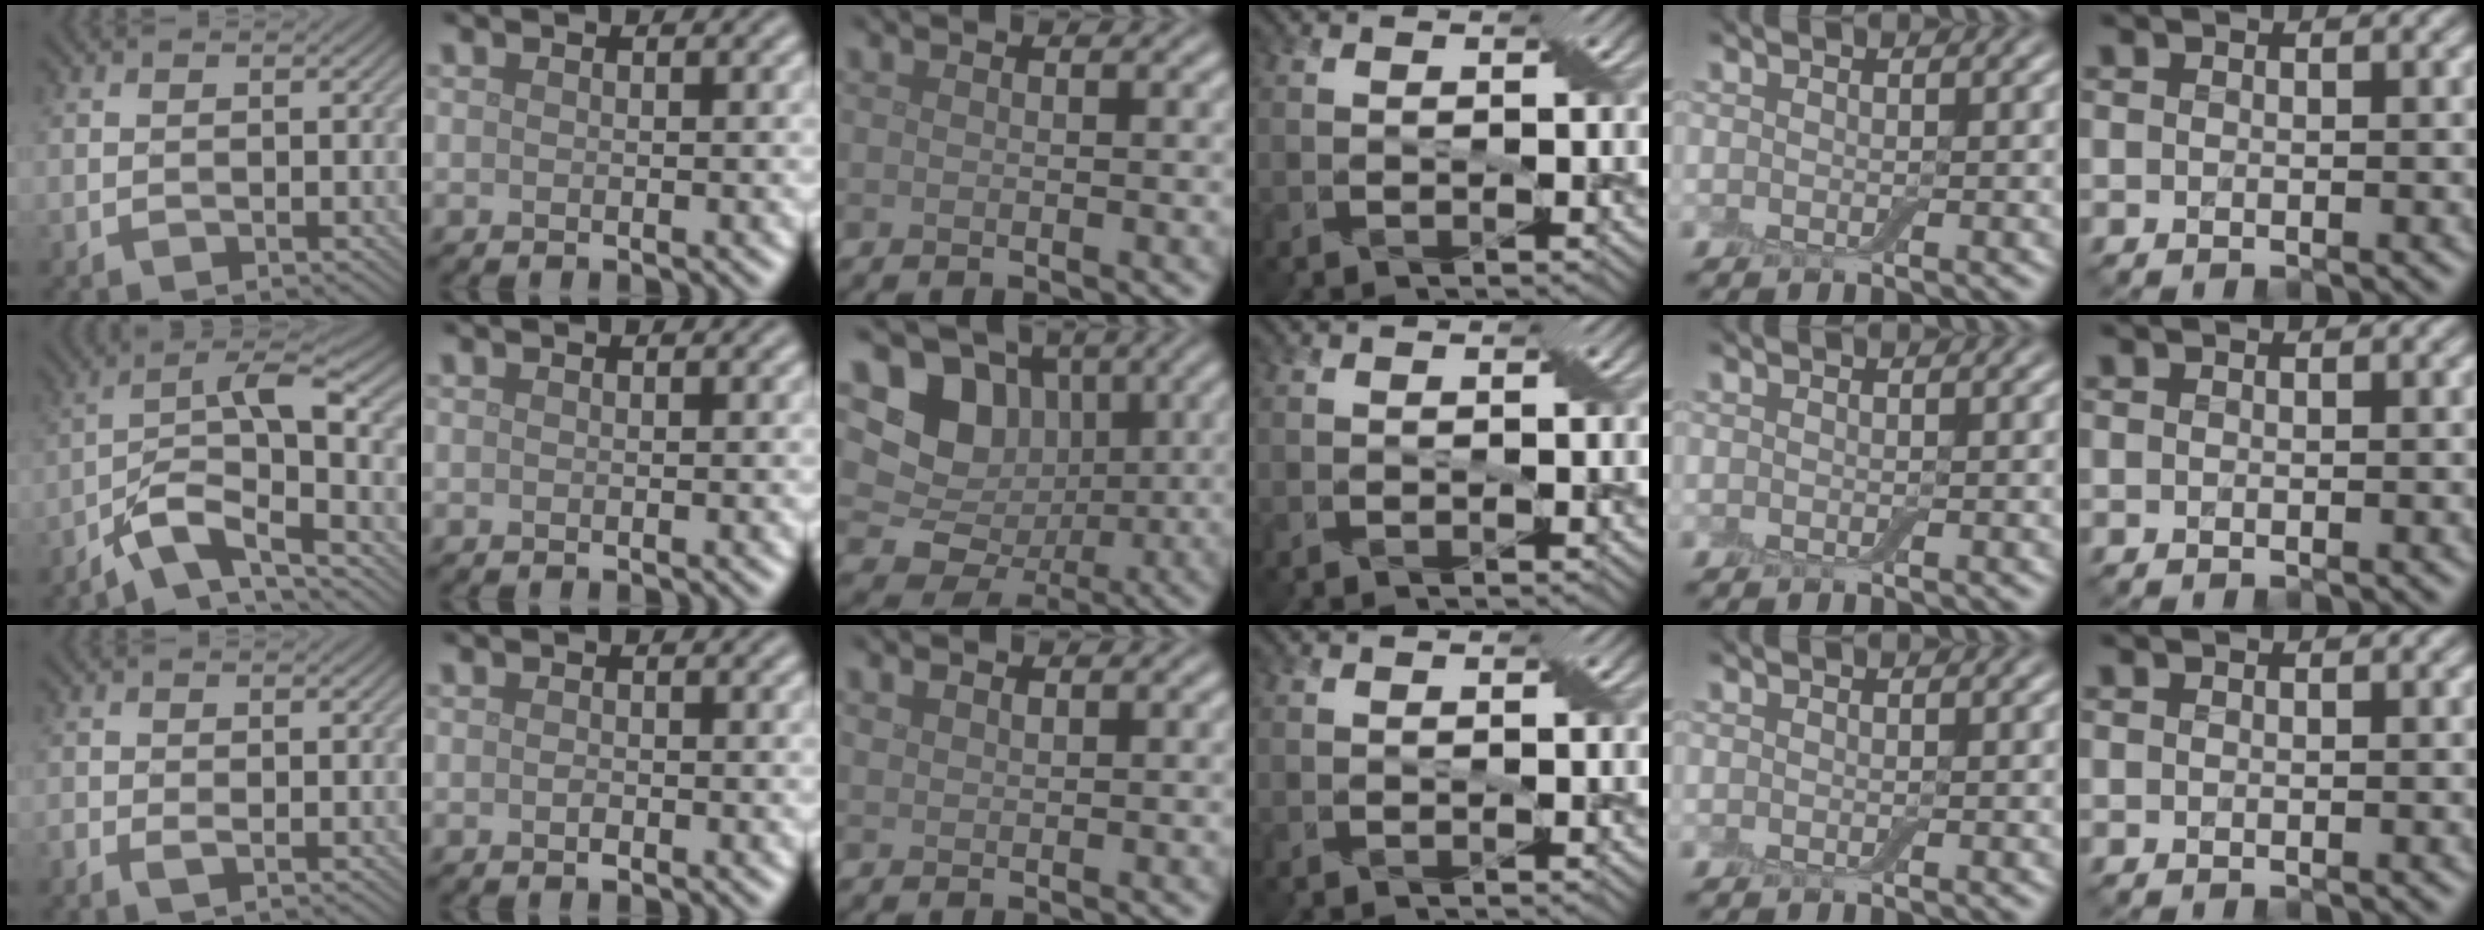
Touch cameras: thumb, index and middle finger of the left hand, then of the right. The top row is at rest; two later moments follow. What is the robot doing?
{"motion": "cut", "object": "aluminum foil"}